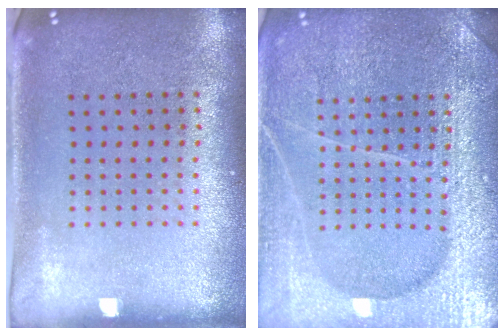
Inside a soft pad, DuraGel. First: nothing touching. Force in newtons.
{"total": 6.6, "press": 6.6, "slide": 0.8}